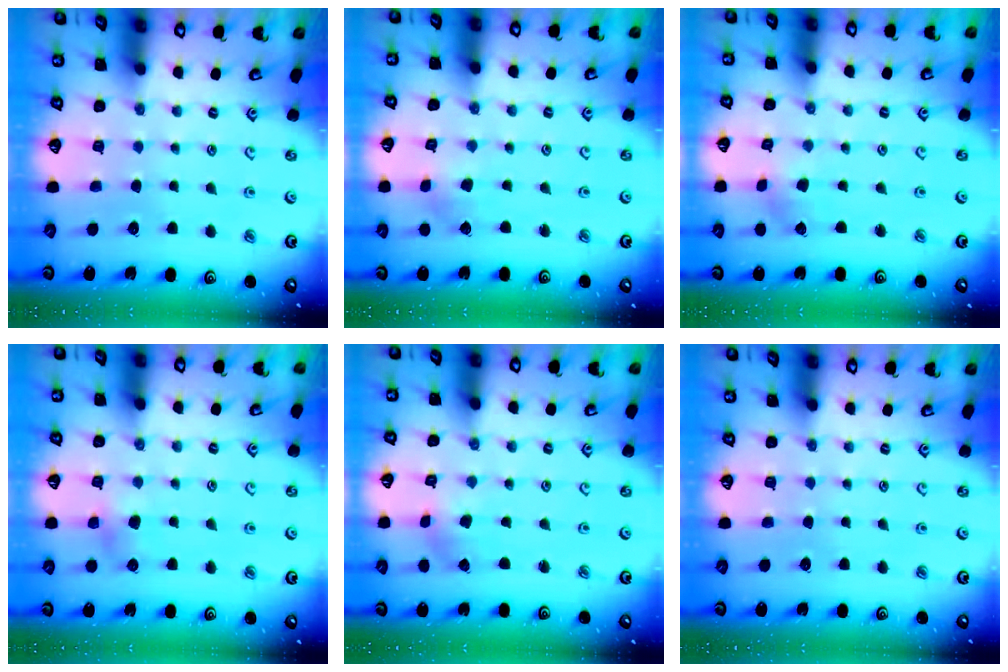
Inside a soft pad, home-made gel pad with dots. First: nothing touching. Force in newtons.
{"total": 2.3, "press": 2.3, "slide": 0.6}
{"total": 2.1, "press": 2.1, "slide": 0.2}
{"total": 5.3, "press": 5.3, "slide": 0.5}
{"total": 0.7, "press": 0.7, "slide": 0.2}
{"total": 0.0}